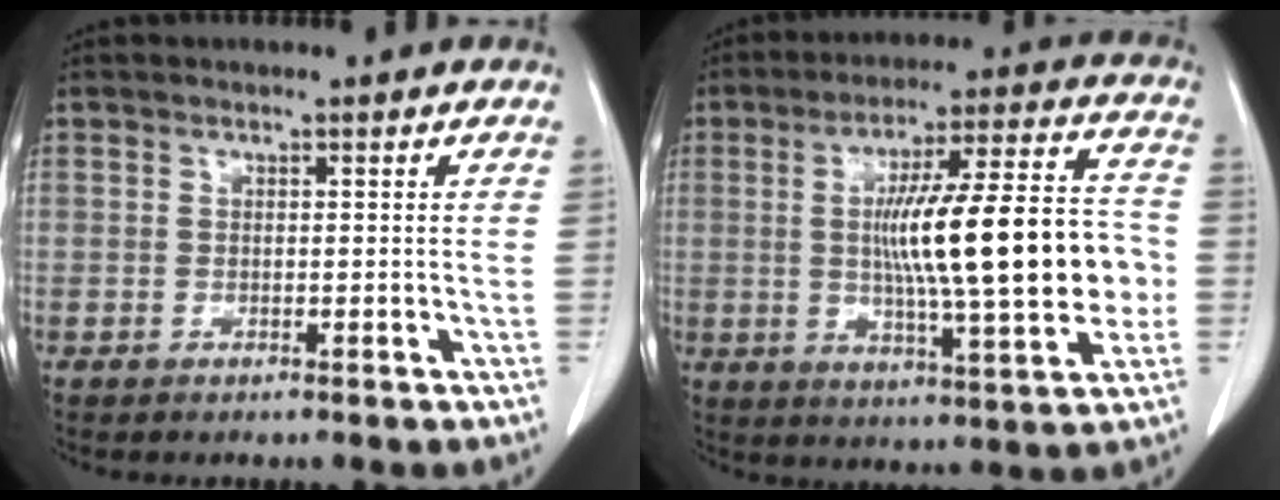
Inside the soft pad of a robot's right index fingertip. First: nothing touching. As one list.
[{"total": 19.8, "force": [-0.6, 2.6, 19.6], "torque": [-0.314, 0.015, -0.009]}]